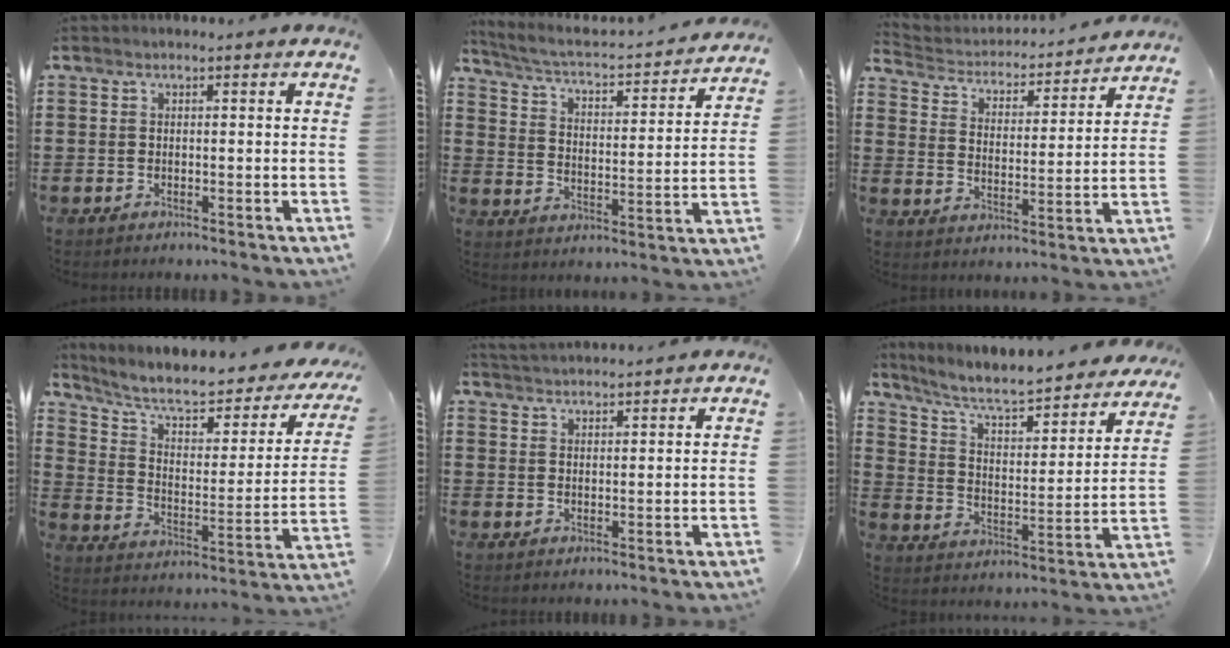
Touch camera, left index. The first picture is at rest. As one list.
[{"total": 2.9, "force": [2.6, 0.3, 1.2], "torque": [-0.043, -0.030, 0.033]}, {"total": 2.8, "force": [2.7, 0.6, -0.1], "torque": [-0.020, -0.028, 0.037]}, {"total": 7.8, "force": [5.9, 2.2, 4.6], "torque": [-0.107, -0.039, 0.097]}, {"total": 2.6, "force": [2.5, -0.3, -0.1], "torque": [-0.004, -0.006, 0.048]}, {"total": 6.1, "force": [5.2, 1.0, 3.1], "torque": [-0.083, -0.042, 0.082]}]